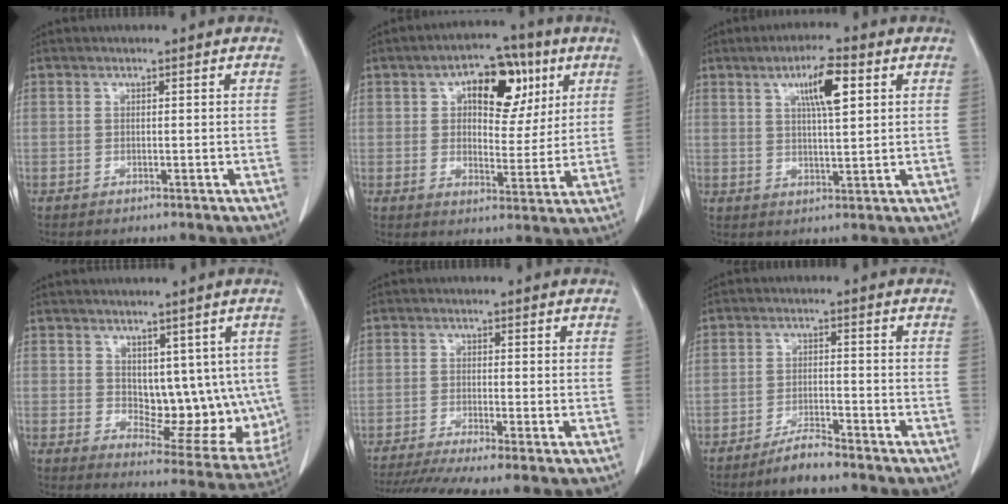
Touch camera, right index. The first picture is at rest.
{"total": 11.1, "force": [4.5, 5.8, 8.4], "torque": [-0.116, 0.025, 0.069]}
{"total": 7.1, "force": [2.9, 1.1, 6.4], "torque": [-0.112, 0.005, 0.048]}
{"total": 11.8, "force": [2.2, 6.6, 9.6], "torque": [-0.109, -0.004, 0.049]}
{"total": 9.8, "force": [-7.6, 0.2, 6.1], "torque": [-0.101, -0.012, -0.124]}
{"total": 4.0, "force": [-3.5, 0.4, 1.9], "torque": [-0.036, -0.005, -0.066]}